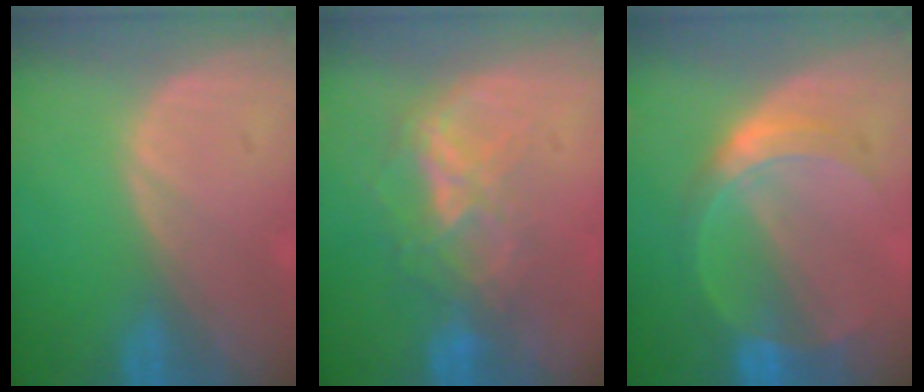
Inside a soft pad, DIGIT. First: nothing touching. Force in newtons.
{"total": 6.4, "press": 5.9, "slide": 2.5}
{"total": 5.9, "press": 5.9, "slide": 0.1}